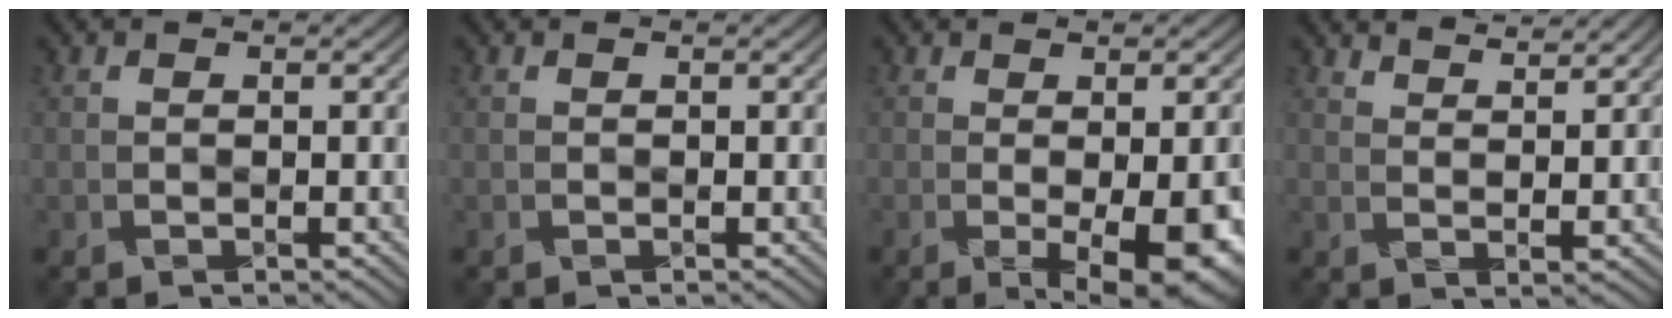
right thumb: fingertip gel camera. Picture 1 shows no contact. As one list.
[{"total": 0.0}, {"total": 8.6, "force": [-2.5, 2.0, 7.9], "torque": [-0.100, -0.001, -0.027]}, {"total": 3.8, "force": [3.6, 0.2, 1.4], "torque": [-0.023, -0.006, 0.060]}]